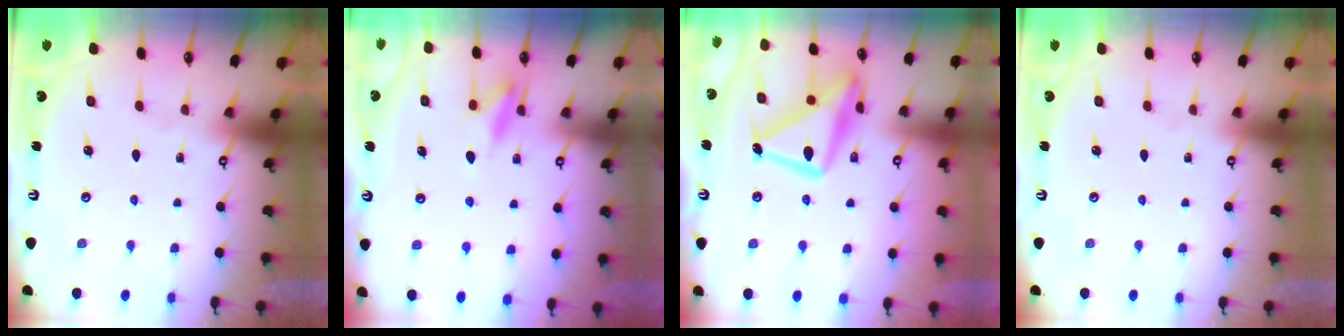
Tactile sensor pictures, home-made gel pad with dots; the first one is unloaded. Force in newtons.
{"total": 6.9, "press": 6.8, "slide": 0.9}
{"total": 19.2, "press": 19.2, "slide": 1.4}
{"total": 0.0}